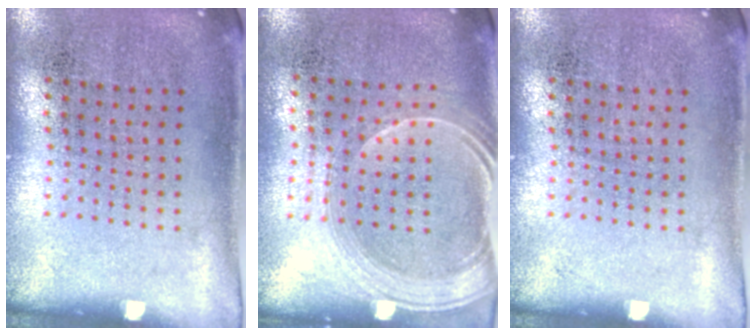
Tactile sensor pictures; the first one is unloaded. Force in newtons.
{"total": 1.6, "press": 1.4, "slide": 0.8}
{"total": 0.0}